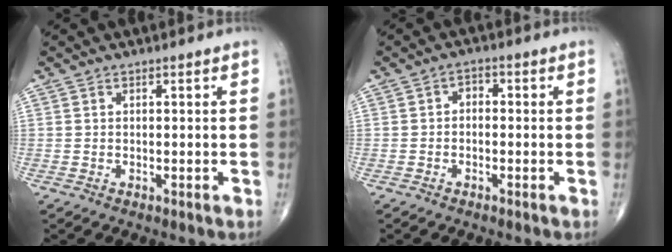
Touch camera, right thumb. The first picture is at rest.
{"total": 2.0, "force": [-0.4, 1.4, 1.4], "torque": [-0.010, 0.013, -0.016]}